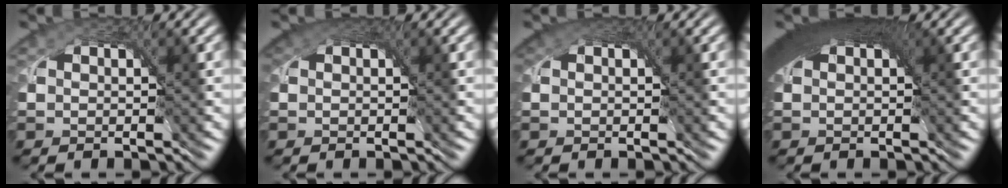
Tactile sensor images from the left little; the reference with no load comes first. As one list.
[{"total": 2.2, "force": [1.2, 1.3, 1.2], "torque": [-0.022, 0.005, 0.014]}, {"total": 1.9, "force": [1.0, 1.2, 1.0], "torque": [-0.020, 0.004, 0.012]}, {"total": 9.0, "force": [3.2, 4.4, 7.2], "torque": [-0.112, 0.020, 0.034]}]